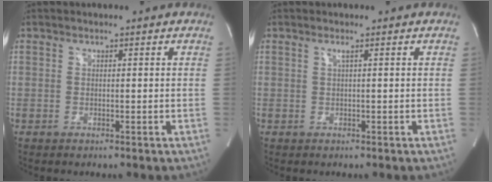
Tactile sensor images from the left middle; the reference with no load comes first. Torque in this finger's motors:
{"motor_torque": [0.04, 0.05, 0.20, 0.03]}